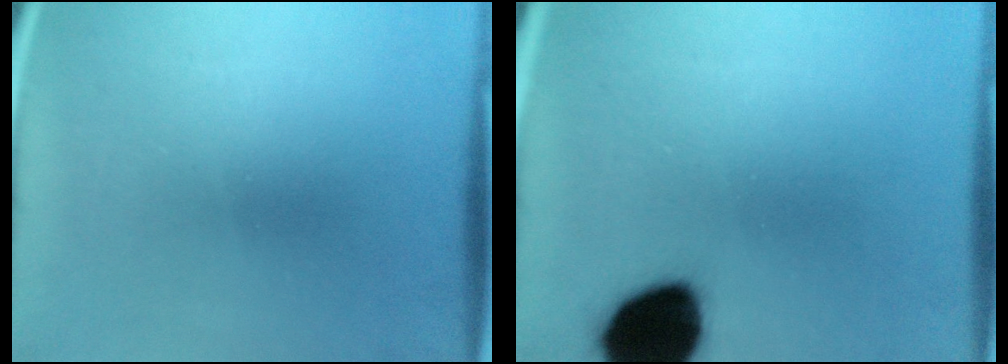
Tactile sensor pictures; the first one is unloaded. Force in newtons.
{"total": 15.1}